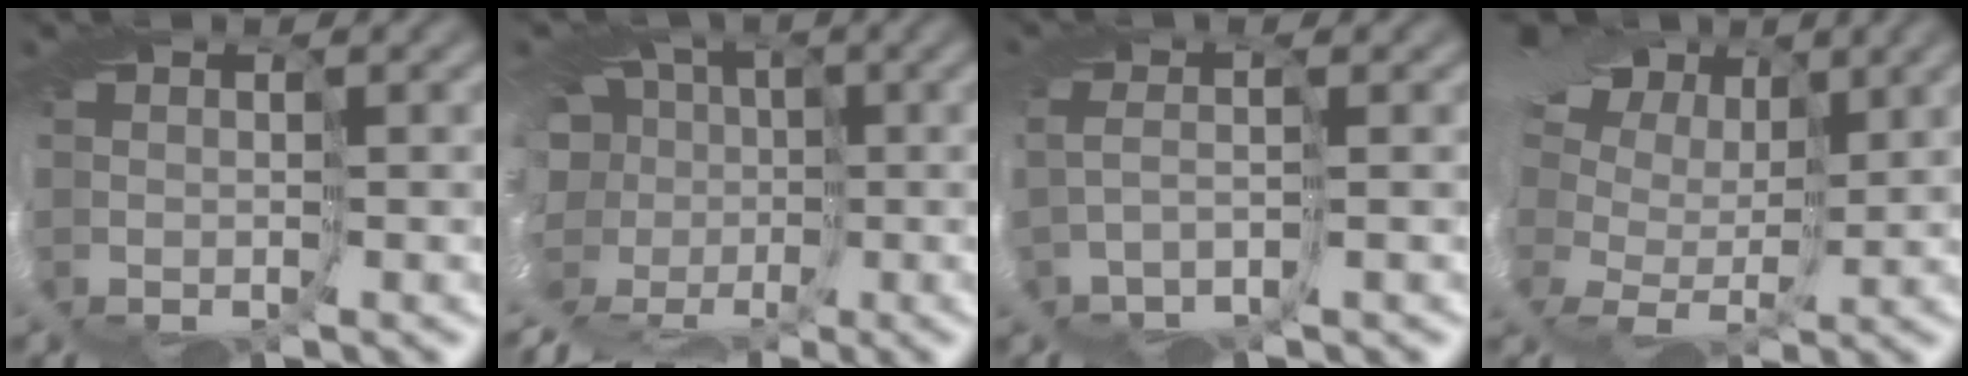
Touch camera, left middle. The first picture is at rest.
{"total": 8.0, "force": [-2.6, 6.6, 3.7], "torque": [-0.093, 0.010, -0.046]}
{"total": 1.4, "force": [-0.4, -0.1, 1.3], "torque": [-0.037, 0.000, -0.017]}
{"total": 15.5, "force": [8.4, 9.2, 9.2], "torque": [-0.208, 0.060, 0.105]}